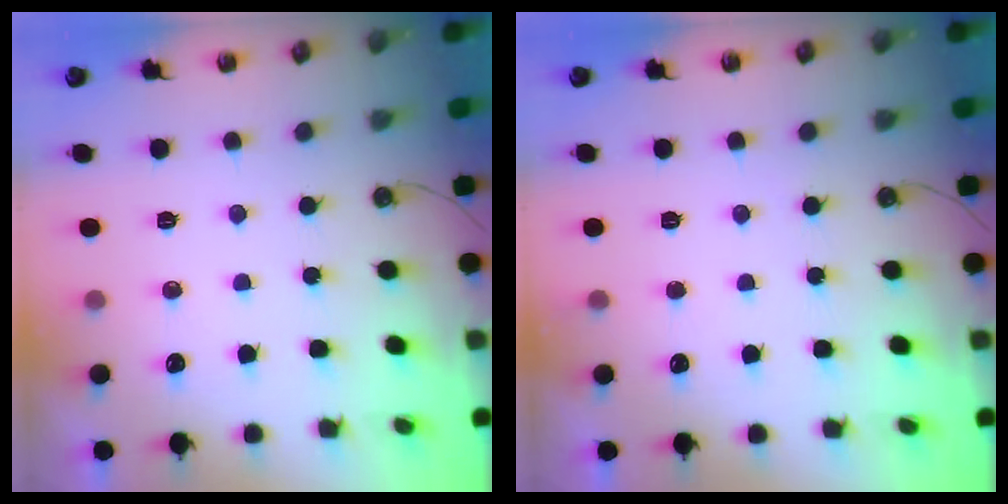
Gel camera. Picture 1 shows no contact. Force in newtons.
{"total": 4.4, "press": 4.3, "slide": 0.4}